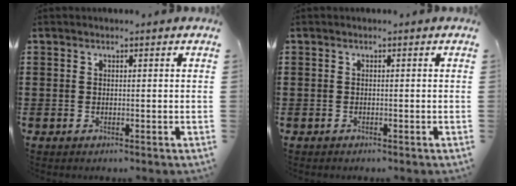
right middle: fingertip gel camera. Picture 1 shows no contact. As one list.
[{"total": 0.0}]